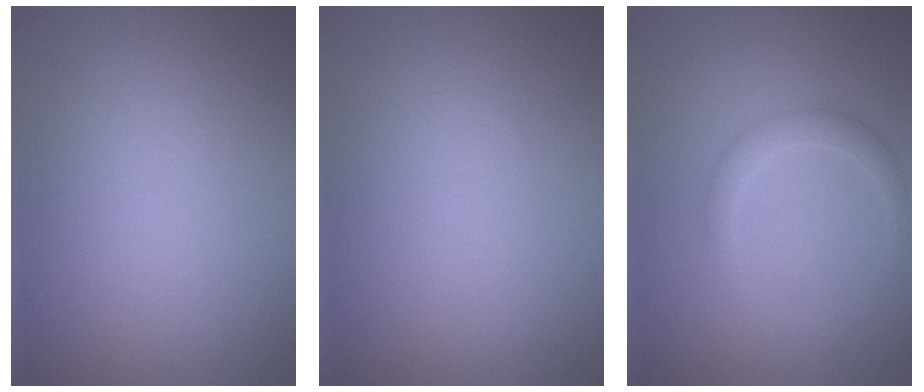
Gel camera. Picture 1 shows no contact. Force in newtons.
{"total": 0.0}
{"total": 2.1, "press": 2.1, "slide": 0.1}